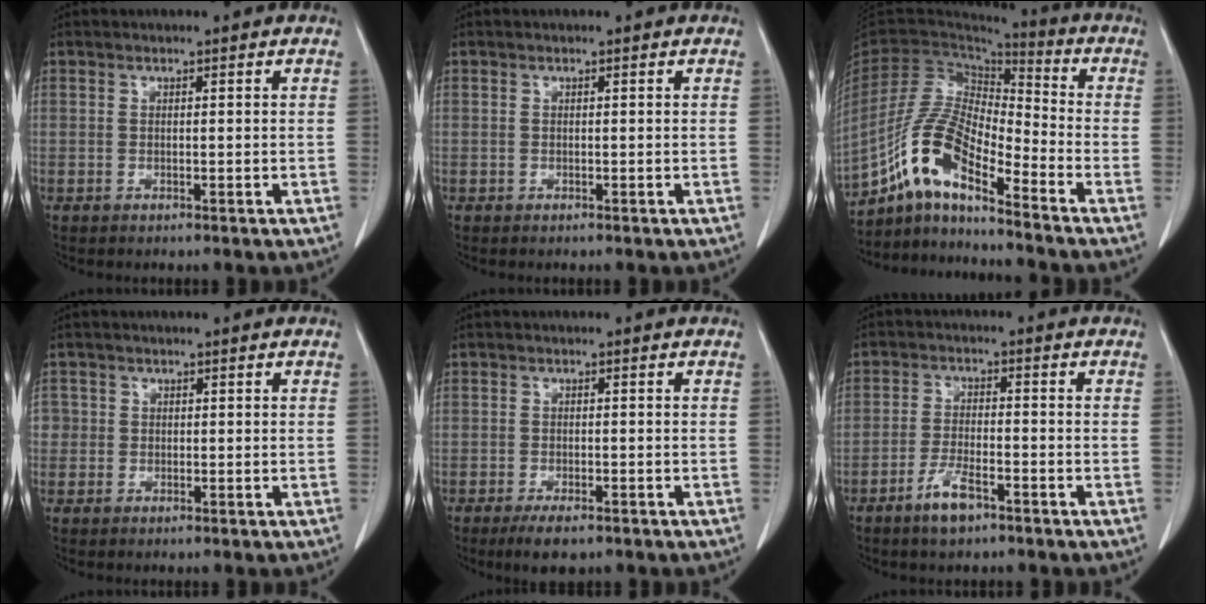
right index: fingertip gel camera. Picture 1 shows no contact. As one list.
[{"total": 0.0}, {"total": 12.1, "force": [-7.9, 2.7, 8.7], "torque": [-0.195, 0.014, -0.150]}, {"total": 2.1, "force": [0.0, 2.1, 0.1], "torque": [0.011, 0.005, -0.002]}, {"total": 3.9, "force": [-2.7, 1.3, 2.5], "torque": [-0.045, -0.005, -0.040]}, {"total": 5.1, "force": [-3.4, 1.4, 3.5], "torque": [-0.076, -0.003, -0.060]}]